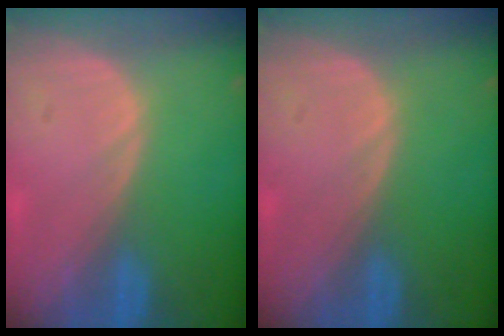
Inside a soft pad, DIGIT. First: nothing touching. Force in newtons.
{"total": 0.0}